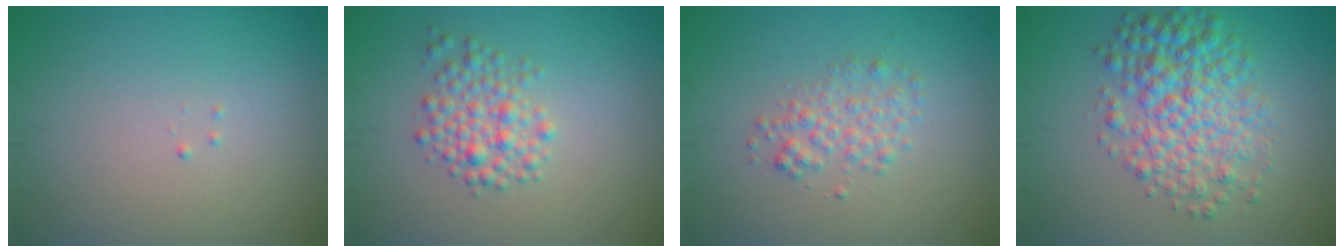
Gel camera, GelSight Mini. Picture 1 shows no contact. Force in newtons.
{"total": 2.8, "press": 2.8, "slide": 0.1}
{"total": 2.1, "press": 2.1, "slide": 0.1}
{"total": 6.0, "press": 6.0, "slide": 0.0}